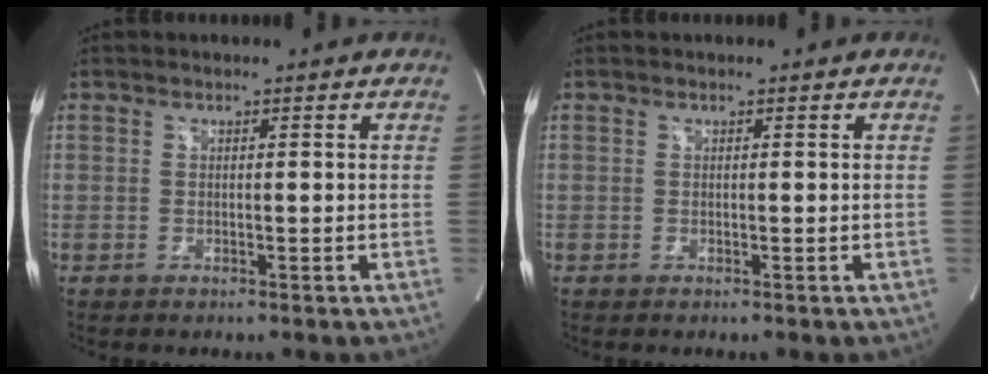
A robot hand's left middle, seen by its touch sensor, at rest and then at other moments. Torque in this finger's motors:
{"motor_torque": [0.00, 0.00, 0.00, 0.00]}